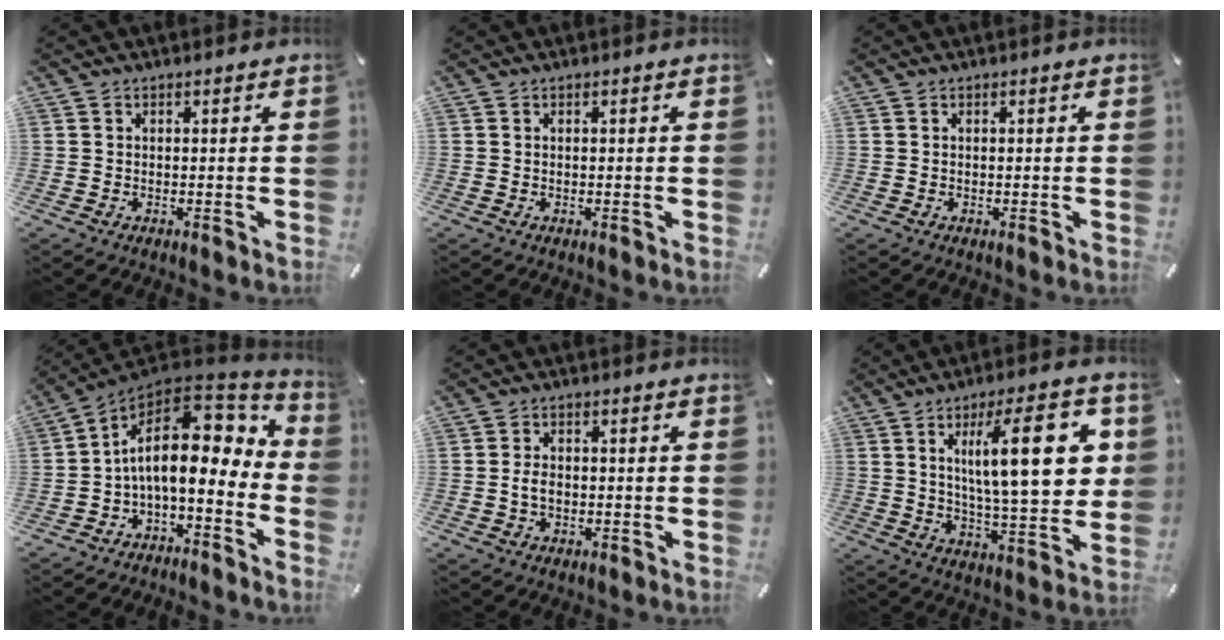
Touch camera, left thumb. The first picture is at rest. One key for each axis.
{"total": 0.0}
{"total": 0.0}
{"total": 16.5, "fx": 1.9, "fy": 9.0, "fz": 13.8, "tx": -0.243, "ty": -0.026, "tz": 0.032}
{"total": 3.5, "fx": -0.3, "fy": 2.5, "fz": 2.4, "tx": -0.053, "ty": 0.002, "tz": -0.007}
{"total": 23.2, "fx": 6.3, "fy": 7.8, "fz": 21.0, "tx": -0.328, "ty": -0.011, "tz": 0.081}